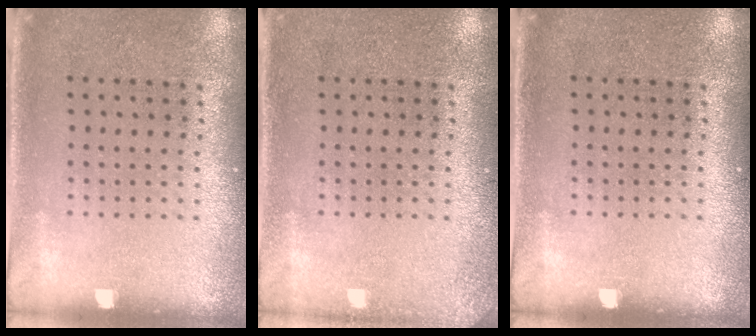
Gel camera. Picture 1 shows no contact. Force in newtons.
{"total": 1.2, "press": 1.2, "slide": 0.1}
{"total": 0.0}